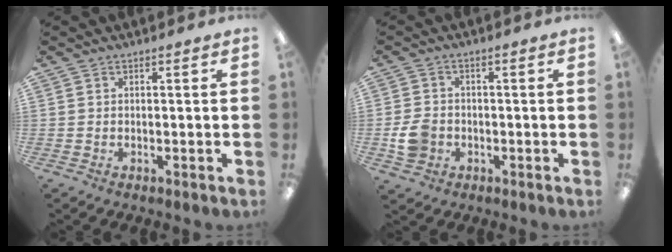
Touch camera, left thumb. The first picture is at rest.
{"total": 5.6, "force": [-1.5, 4.6, 2.7], "torque": [-0.049, 0.004, -0.027]}